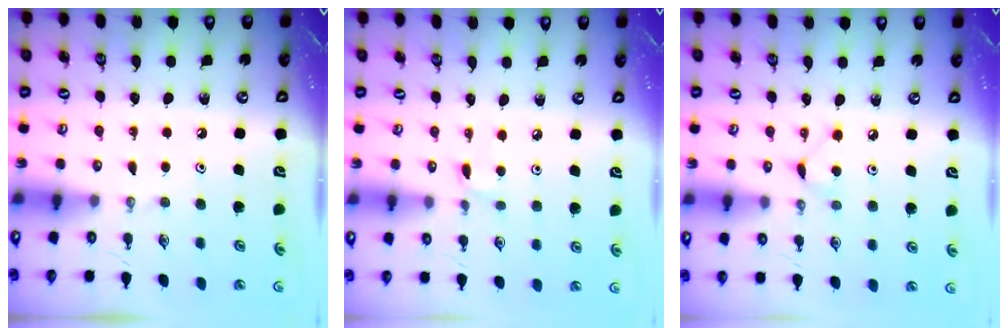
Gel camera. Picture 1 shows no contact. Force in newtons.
{"total": 1.8, "press": 1.7, "slide": 0.2}
{"total": 5.1, "press": 5.1, "slide": 0.4}